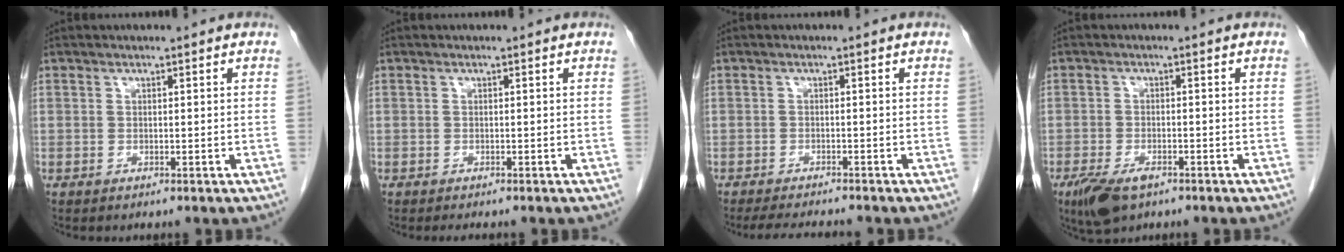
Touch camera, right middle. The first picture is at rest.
{"total": 1.0, "force": [-0.9, 0.2, 0.3], "torque": [-0.008, -0.004, -0.012]}
{"total": 5.2, "force": [-4.9, 0.3, 1.8], "torque": [-0.027, -0.016, -0.076]}
{"total": 5.7, "force": [-3.6, 2.4, 3.7], "torque": [-0.073, -0.008, -0.059]}